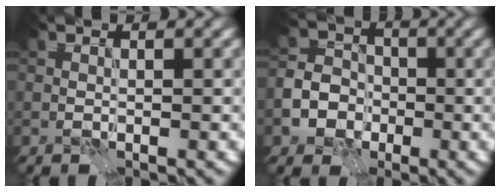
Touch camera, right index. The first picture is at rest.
{"total": 5.2, "force": [-2.0, 4.4, 1.8], "torque": [-0.017, 0.001, -0.052]}